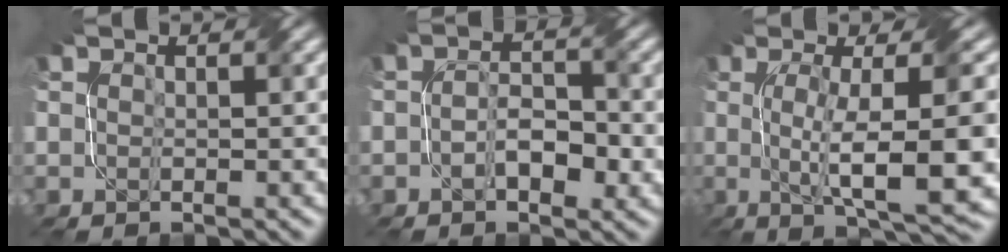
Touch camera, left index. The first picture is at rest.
{"total": 3.5, "force": [-1.2, 1.8, 2.8], "torque": [-0.046, 0.006, -0.020]}
{"total": 10.6, "force": [-0.7, 2.4, 10.3], "torque": [-0.149, -0.004, -0.006]}